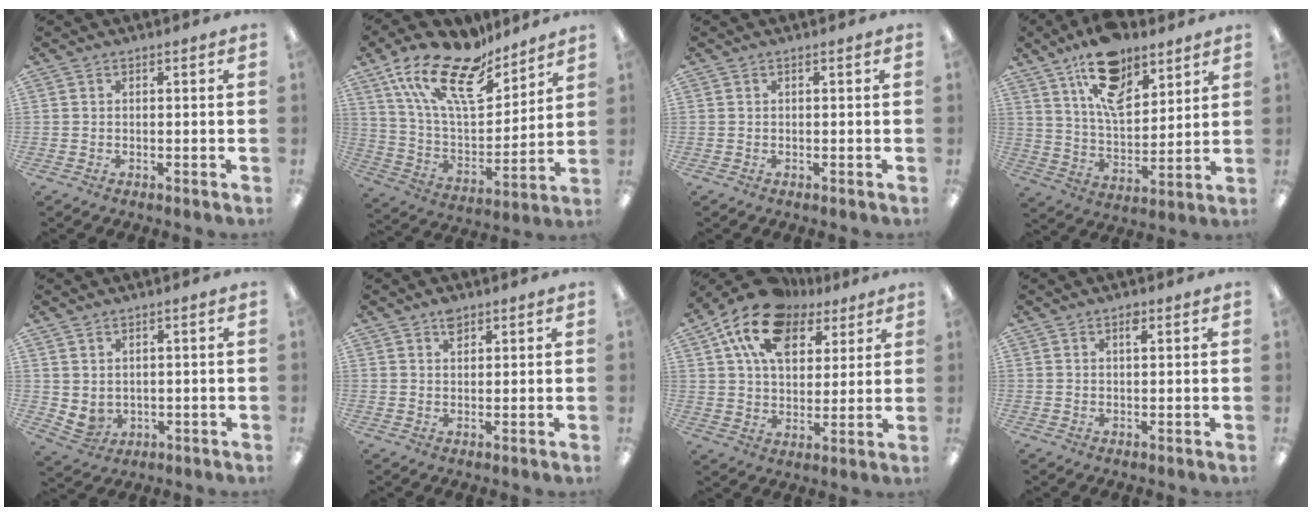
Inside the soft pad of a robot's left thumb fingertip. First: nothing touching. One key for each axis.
{"total": 22.1, "fx": 15.4, "fy": 8.9, "fz": 13.2, "tx": -0.261, "ty": -0.094, "tz": 0.271}
{"total": 0.0}
{"total": 15.8, "fx": 10.3, "fy": 7.8, "fz": 9.0, "tx": -0.152, "ty": -0.043, "tz": 0.185}
{"total": 3.2, "fx": 2.0, "fy": 2.3, "fz": 1.0, "tx": -0.032, "ty": -0.014, "tz": 0.039}
{"total": 3.0, "fx": 2.0, "fy": 1.6, "fz": 1.4, "tx": -0.016, "ty": -0.005, "tz": 0.034}
{"total": 16.3, "fx": 9.7, "fy": 9.9, "fz": 8.6, "tx": -0.160, "ty": -0.037, "tz": 0.178}
{"total": 1.8, "fx": 1.2, "fy": 0.7, "fz": 1.2, "tx": -0.018, "ty": -0.002, "tz": 0.019}